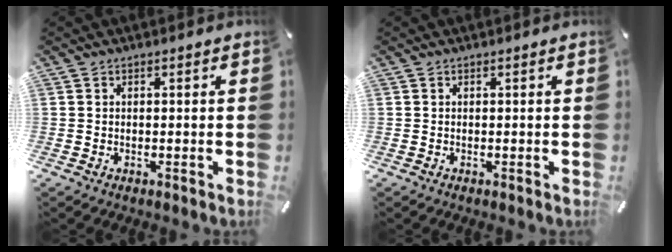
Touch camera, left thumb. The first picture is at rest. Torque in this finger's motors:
{"motor_torque": [0.62, -0.35, -0.07, 0.19, 0.00]}